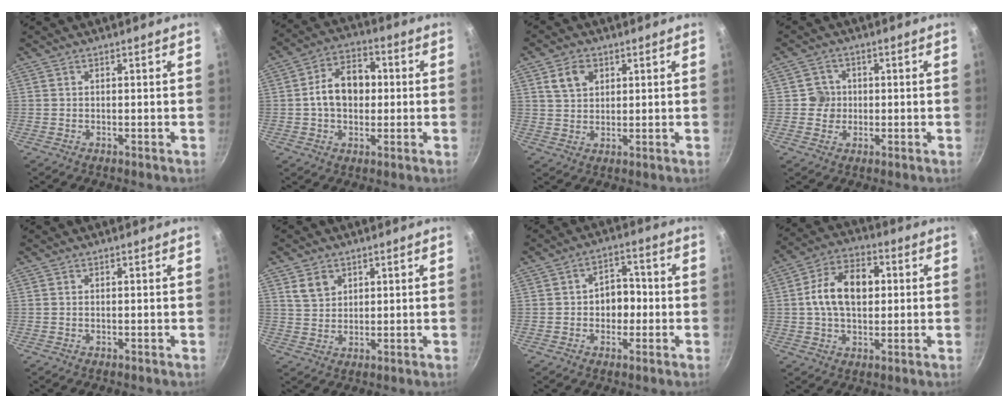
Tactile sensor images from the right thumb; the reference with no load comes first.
{"total": 11.1, "force": [0.3, 7.7, 7.9], "torque": [-0.112, 0.023, -0.002]}
{"total": 5.5, "force": [2.4, 3.9, 3.1], "torque": [-0.039, -0.007, 0.045]}
{"total": 4.1, "force": [0.1, 4.0, 0.6], "torque": [0.018, 0.009, -0.002]}
{"total": 0.0}
{"total": 4.6, "force": [2.3, 3.5, 1.9], "torque": [-0.019, -0.013, 0.050]}
{"total": 6.6, "force": [-0.6, 4.9, 4.3], "torque": [-0.029, 0.020, -0.018]}
{"total": 13.0, "force": [1.5, 8.3, 10.0], "torque": [-0.161, 0.019, 0.018]}